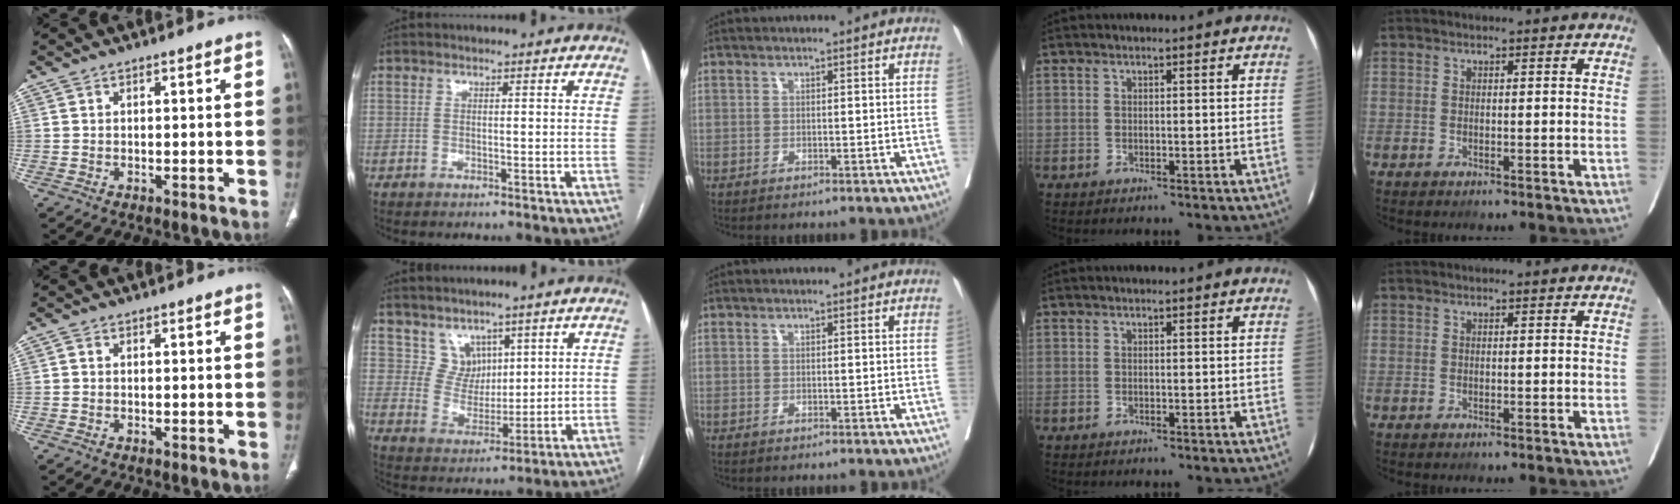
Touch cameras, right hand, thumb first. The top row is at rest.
{"thumb": {"total": 0.6, "force": [-0.1, 0.5, 0.4], "torque": [-0.006, 0.000, -0.007]}, "index": {"total": 5.2, "force": [3.5, 3.8, 0.6], "torque": [-0.012, 0.002, 0.077]}}